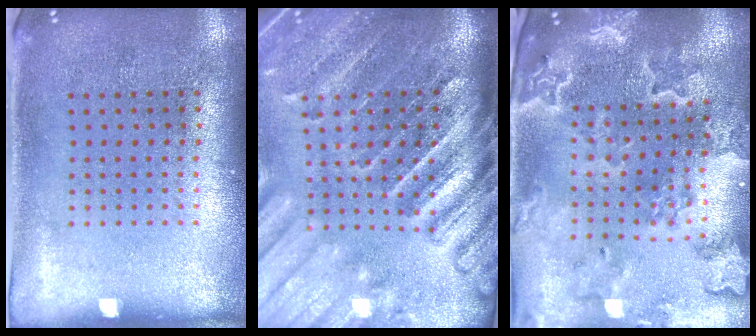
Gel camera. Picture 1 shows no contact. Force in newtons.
{"total": 4.3, "press": 3.6, "slide": 2.5}
{"total": 2.7, "press": 2.5, "slide": 0.9}